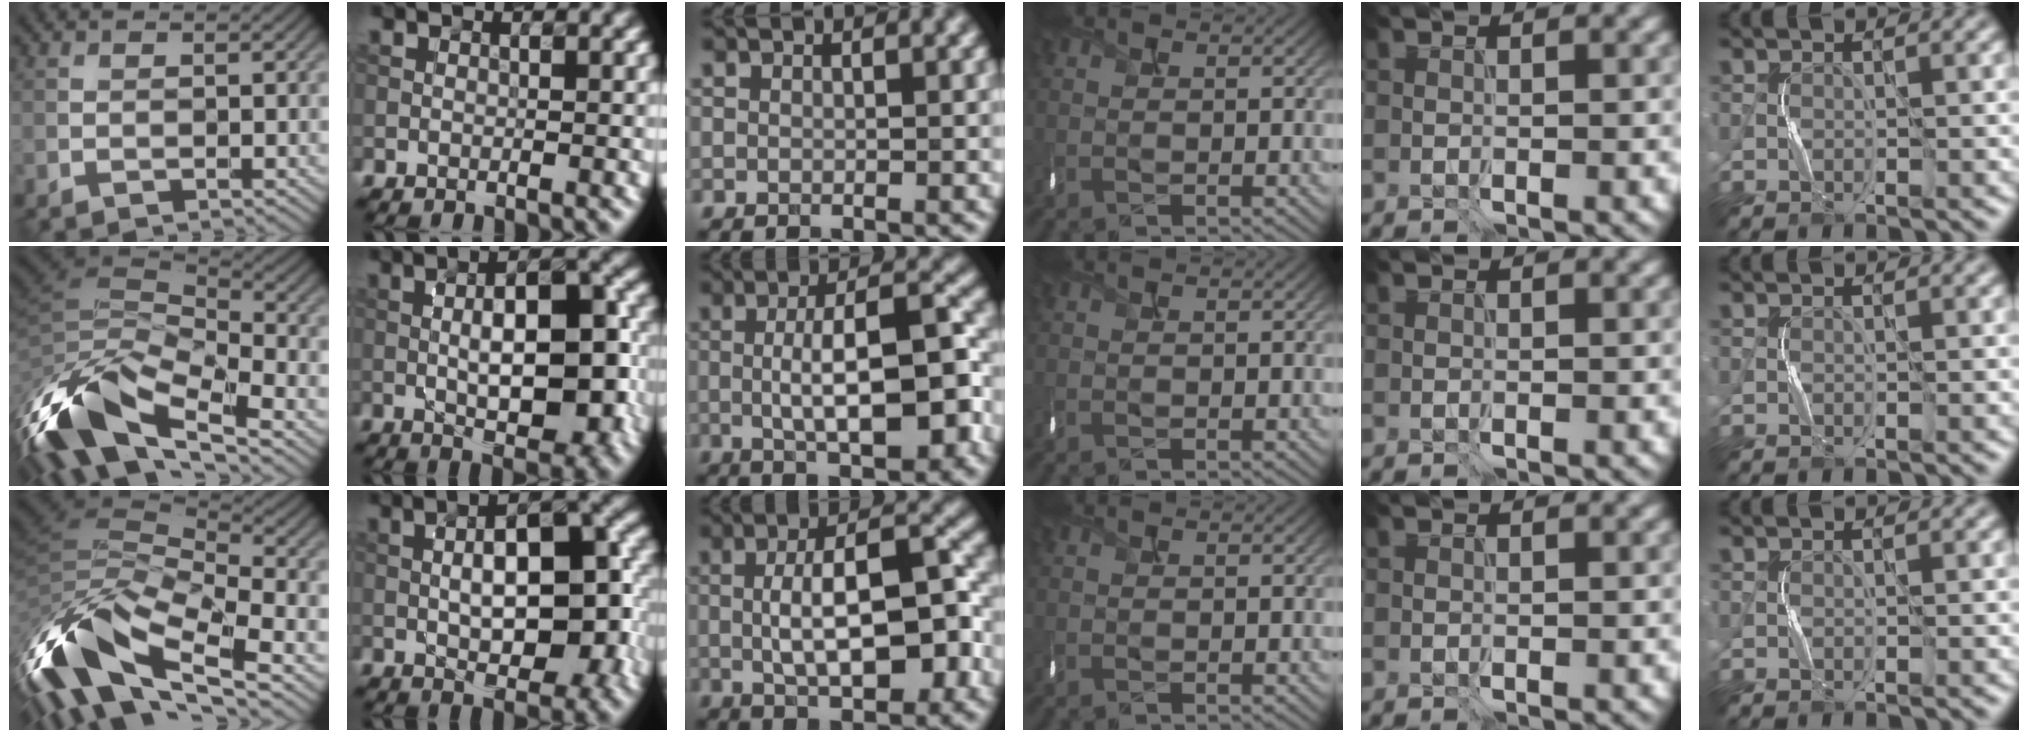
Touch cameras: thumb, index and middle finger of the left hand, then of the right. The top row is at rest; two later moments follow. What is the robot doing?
{"motion": "shake", "object": "box of matches"}